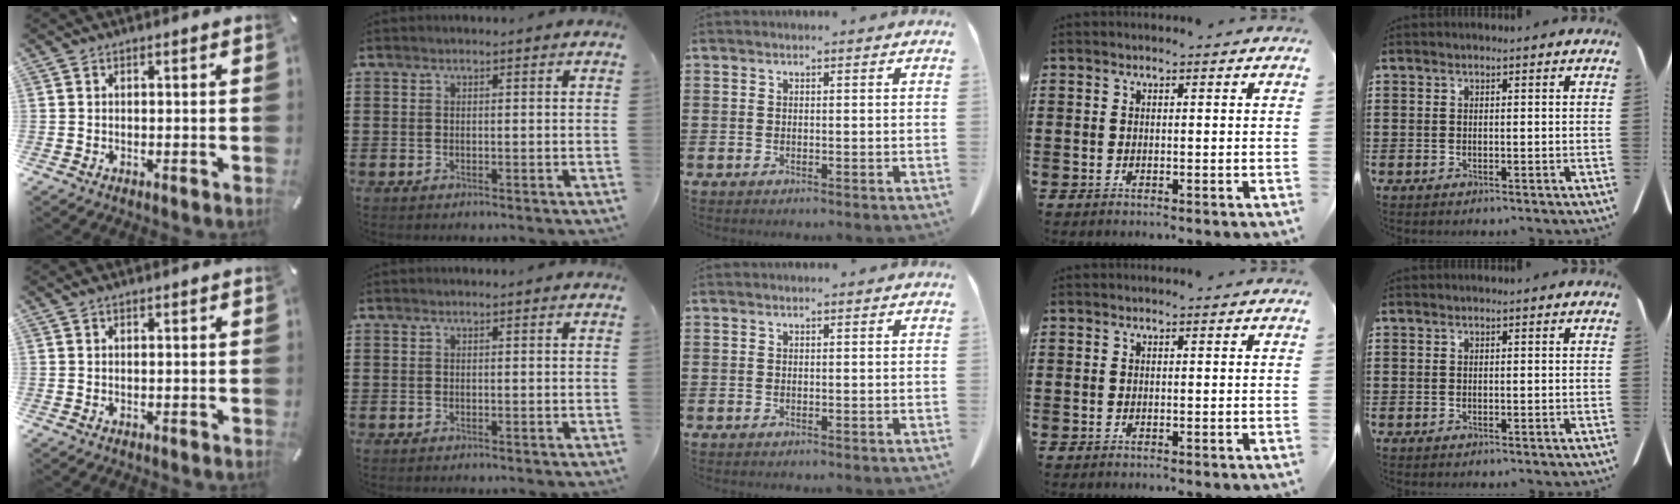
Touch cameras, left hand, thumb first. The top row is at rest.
{"thumb": {"total": 0.7, "force": [0.5, 0.3, 0.3], "torque": [-0.006, 0.003, 0.009]}}